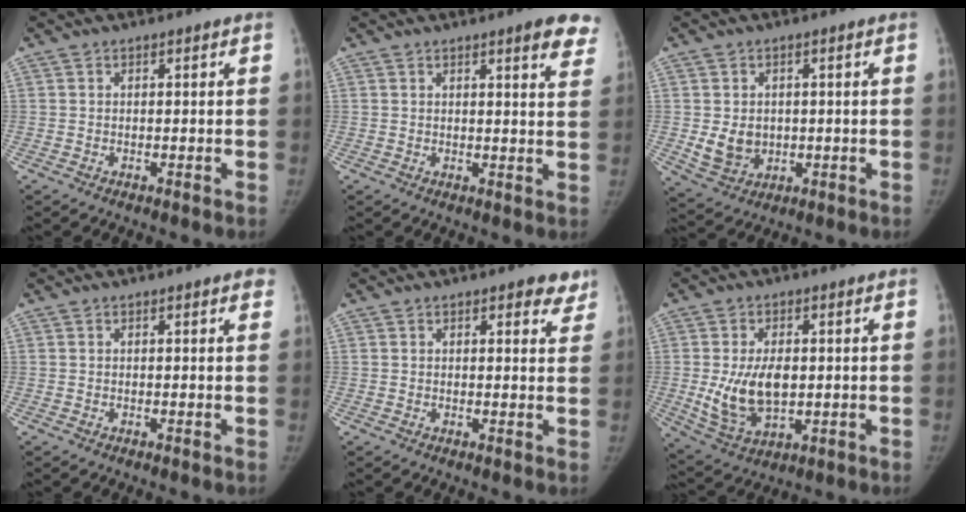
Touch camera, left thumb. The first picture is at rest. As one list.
[{"total": 7.2, "force": [5.0, 1.5, 5.0], "torque": [-0.038, -0.020, 0.050]}, {"total": 6.5, "force": [-0.1, 5.3, 3.7], "torque": [-0.043, -0.007, 0.014]}, {"total": 1.3, "force": [0.8, 0.3, 1.0], "torque": [-0.008, 0.001, 0.005]}, {"total": 4.3, "force": [2.9, 1.8, 2.5], "torque": [0.003, -0.012, 0.031]}, {"total": 11.5, "force": [-0.1, 6.8, 9.3], "torque": [-0.163, -0.009, 0.013]}]